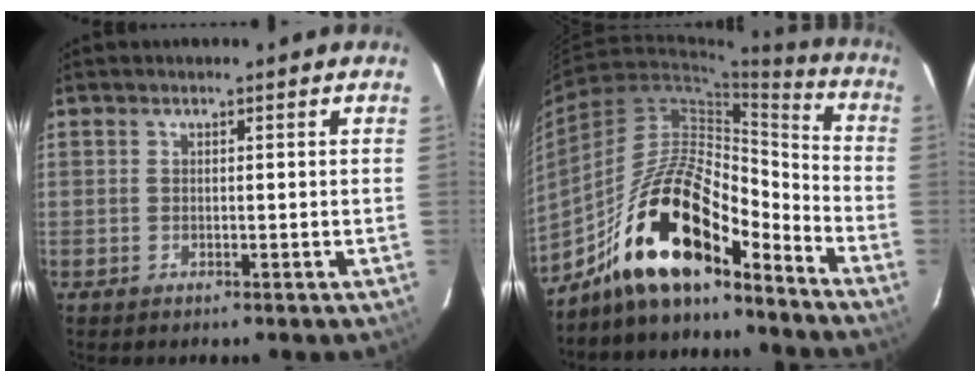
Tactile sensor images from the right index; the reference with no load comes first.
{"total": 19.3, "force": [-13.9, 6.1, 11.9], "torque": [-0.218, 0.011, -0.253]}